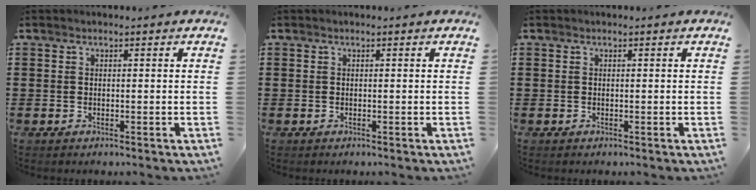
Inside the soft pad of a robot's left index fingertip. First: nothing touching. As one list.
[{"total": 0.0}, {"total": 0.0}]